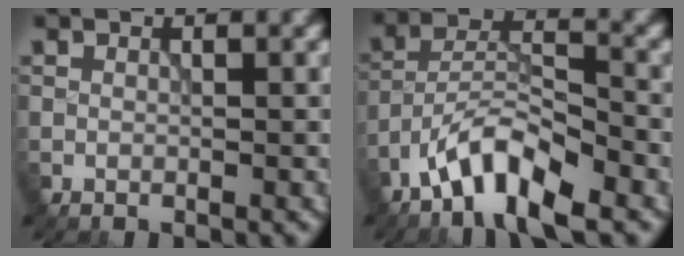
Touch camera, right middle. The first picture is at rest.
{"total": 6.7, "force": [-4.6, 2.0, 4.5], "torque": [-0.078, 0.007, -0.089]}